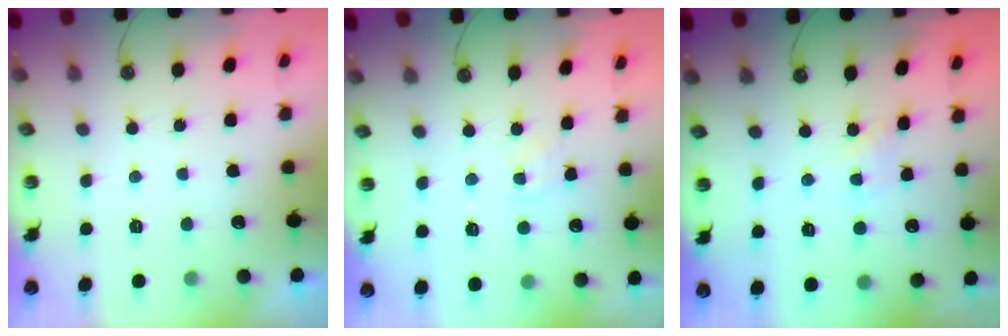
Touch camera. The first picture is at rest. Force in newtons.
{"total": 3.9, "press": 3.9, "slide": 0.5}
{"total": 1.8, "press": 1.7, "slide": 0.3}